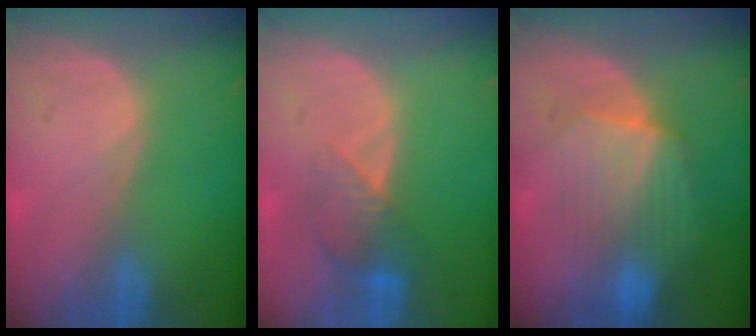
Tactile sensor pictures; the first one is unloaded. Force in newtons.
{"total": 4.2, "press": 4.1, "slide": 0.8}
{"total": 7.7, "press": 7.6, "slide": 0.7}